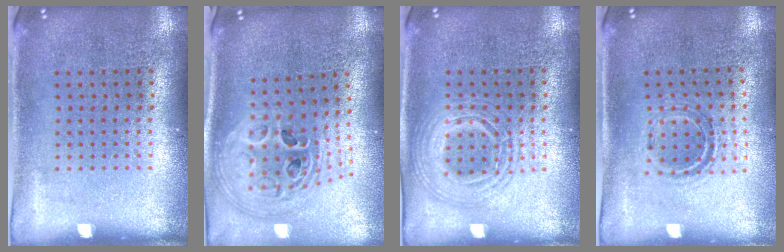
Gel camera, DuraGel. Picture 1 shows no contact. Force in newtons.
{"total": 2.8, "press": 2.0, "slide": 1.9}
{"total": 1.6, "press": 1.6, "slide": 0.2}
{"total": 1.0, "press": 0.9, "slide": 0.3}